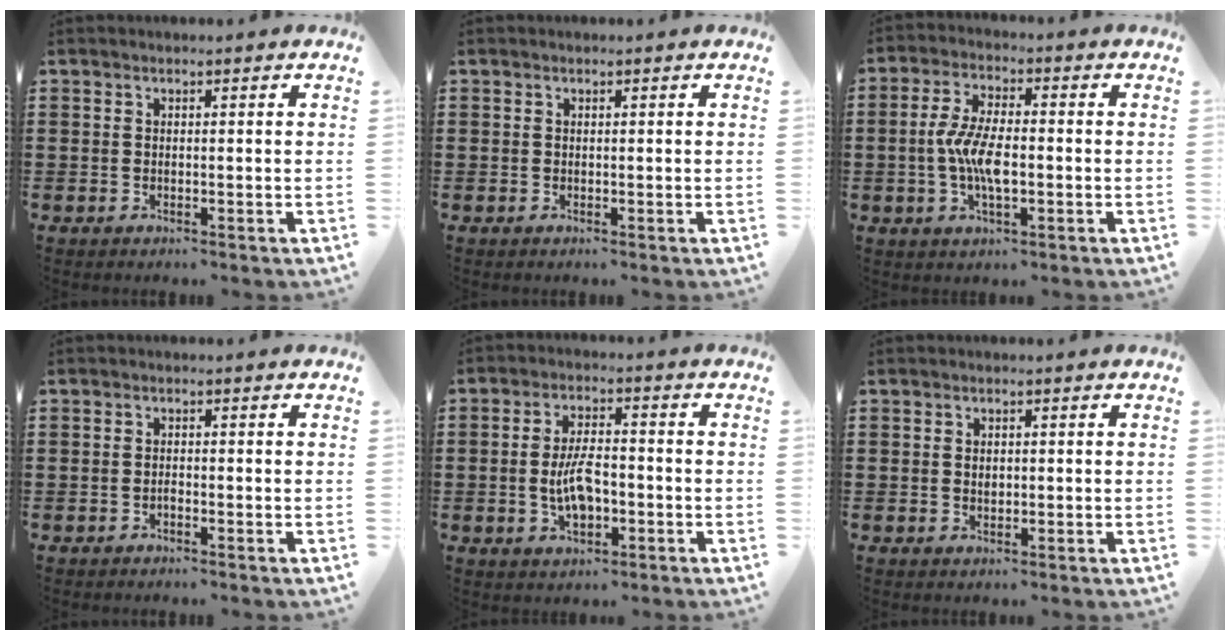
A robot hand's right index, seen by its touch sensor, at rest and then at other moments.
{"total": 0.0}
{"total": 7.1, "force": [-1.1, 2.7, 6.4], "torque": [-0.139, -0.001, -0.027]}
{"total": 0.7, "force": [-0.5, 0.2, 0.3], "torque": [-0.009, -0.004, -0.009]}
{"total": 6.4, "force": [-1.2, 2.9, 5.6], "torque": [-0.117, 0.001, -0.027]}
{"total": 0.9, "force": [0.1, 0.7, 0.7], "torque": [-0.015, 0.006, 0.001]}